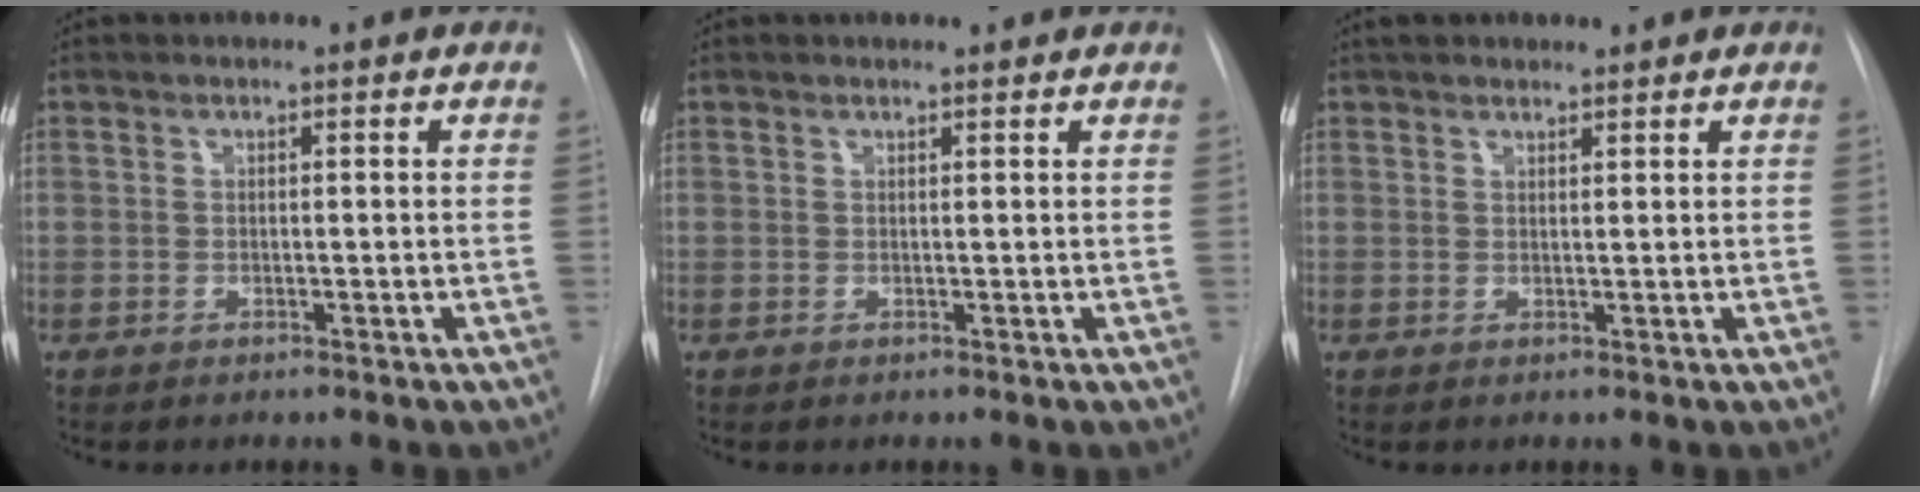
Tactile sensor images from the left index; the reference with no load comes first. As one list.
[{"total": 2.2, "force": [2.1, 0.4, 0.3], "torque": [-0.010, 0.013, 0.025]}, {"total": 4.3, "force": [3.8, 1.4, 1.5], "torque": [-0.015, 0.028, 0.061]}]